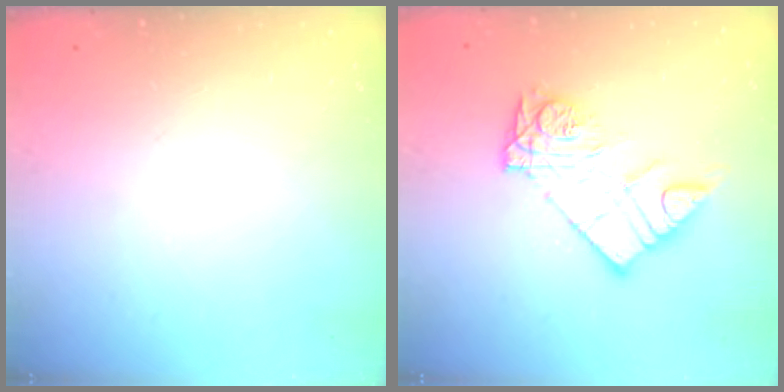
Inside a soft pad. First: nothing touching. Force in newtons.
{"total": 12.8, "press": 12.8, "slide": 1.1}